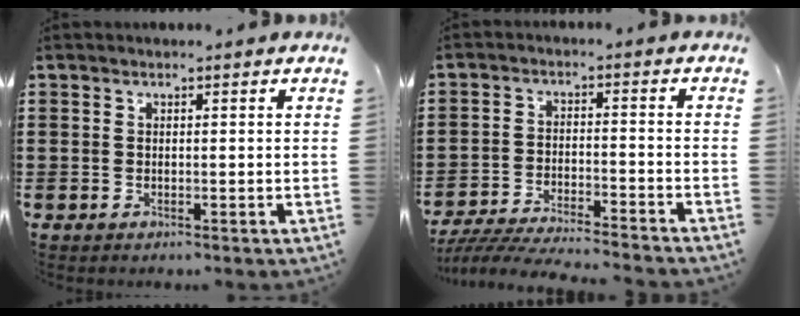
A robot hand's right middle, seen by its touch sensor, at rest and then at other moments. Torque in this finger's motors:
{"motor_torque": [0.22, -0.09, 0.11, 0.14]}